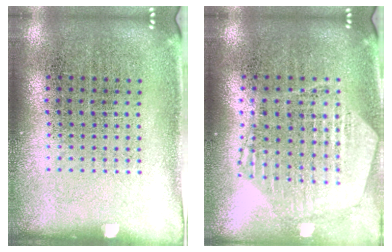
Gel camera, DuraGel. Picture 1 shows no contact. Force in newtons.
{"total": 1.2, "press": 1.2, "slide": 0.2}